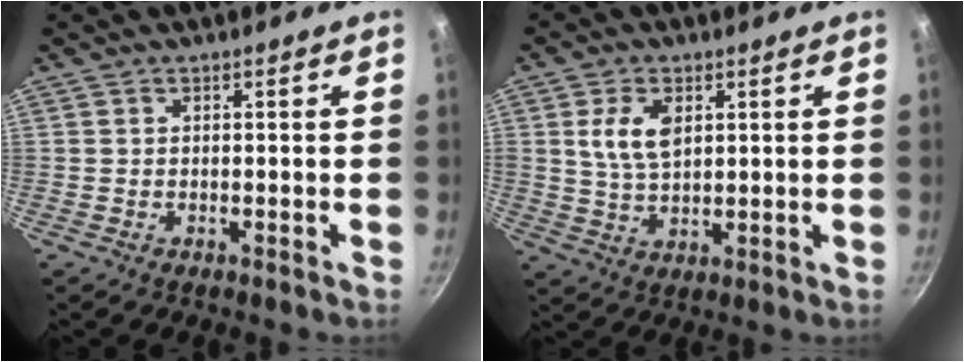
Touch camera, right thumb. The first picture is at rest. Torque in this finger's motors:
{"motor_torque": [-0.49, 0.82, 0.48, 0.48, 0.08]}